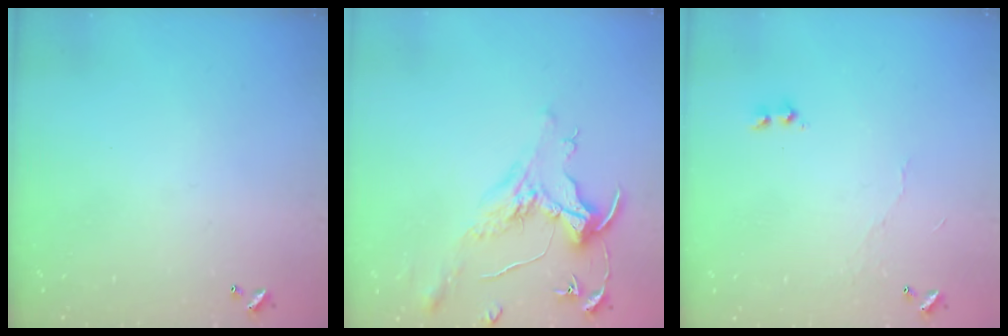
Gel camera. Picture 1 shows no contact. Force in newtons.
{"total": 1.6, "press": 1.4, "slide": 0.7}
{"total": 6.0, "press": 6.0, "slide": 0.6}